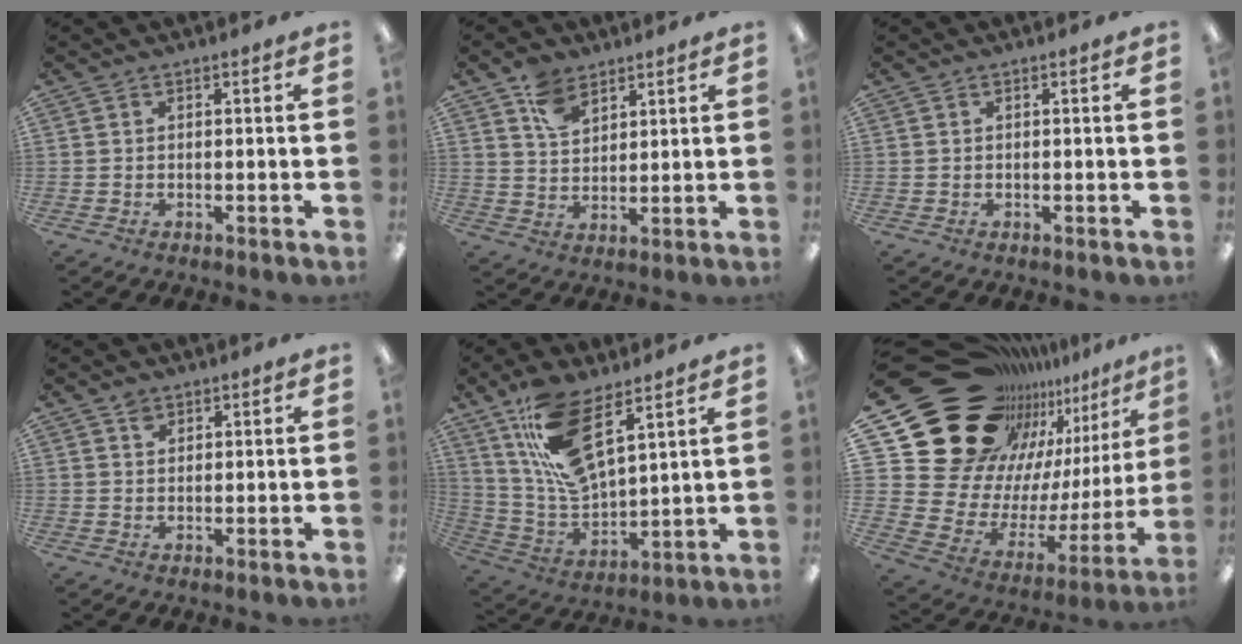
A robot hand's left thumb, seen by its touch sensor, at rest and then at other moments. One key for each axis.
{"total": 7.3, "fx": 4.9, "fy": 4.4, "fz": 3.1, "tx": -0.061, "ty": -0.012, "tz": 0.093}
{"total": 0.0}
{"total": 2.1, "fx": 1.4, "fy": 1.4, "fz": 0.7, "tx": -0.008, "ty": -0.005, "tz": 0.025}
{"total": 16.1, "fx": 9.8, "fy": 6.5, "fz": 11.1, "tx": -0.239, "ty": -0.040, "tz": 0.176}
{"total": 27.4, "fx": 18.1, "fy": 17.2, "fz": 11.2, "tx": -0.163, "ty": -0.166, "tz": 0.383}